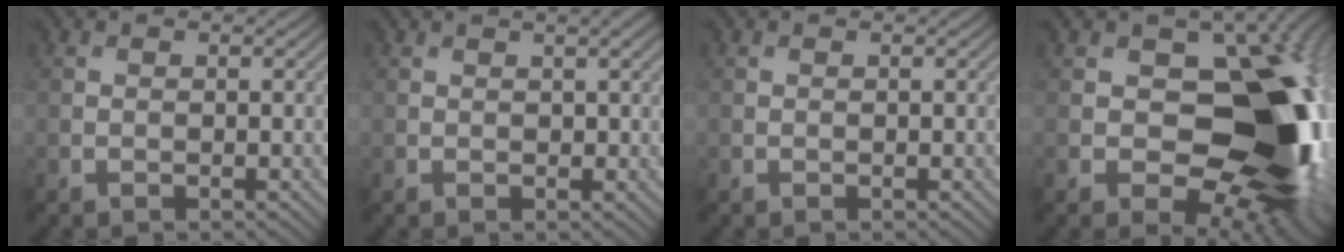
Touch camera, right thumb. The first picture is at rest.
{"total": 2.1, "force": [1.3, 0.7, 1.5], "torque": [-0.025, 0.003, 0.025]}
{"total": 0.0}
{"total": 17.9, "force": [-1.1, 11.8, 13.4], "torque": [-0.129, -0.008, -0.007]}